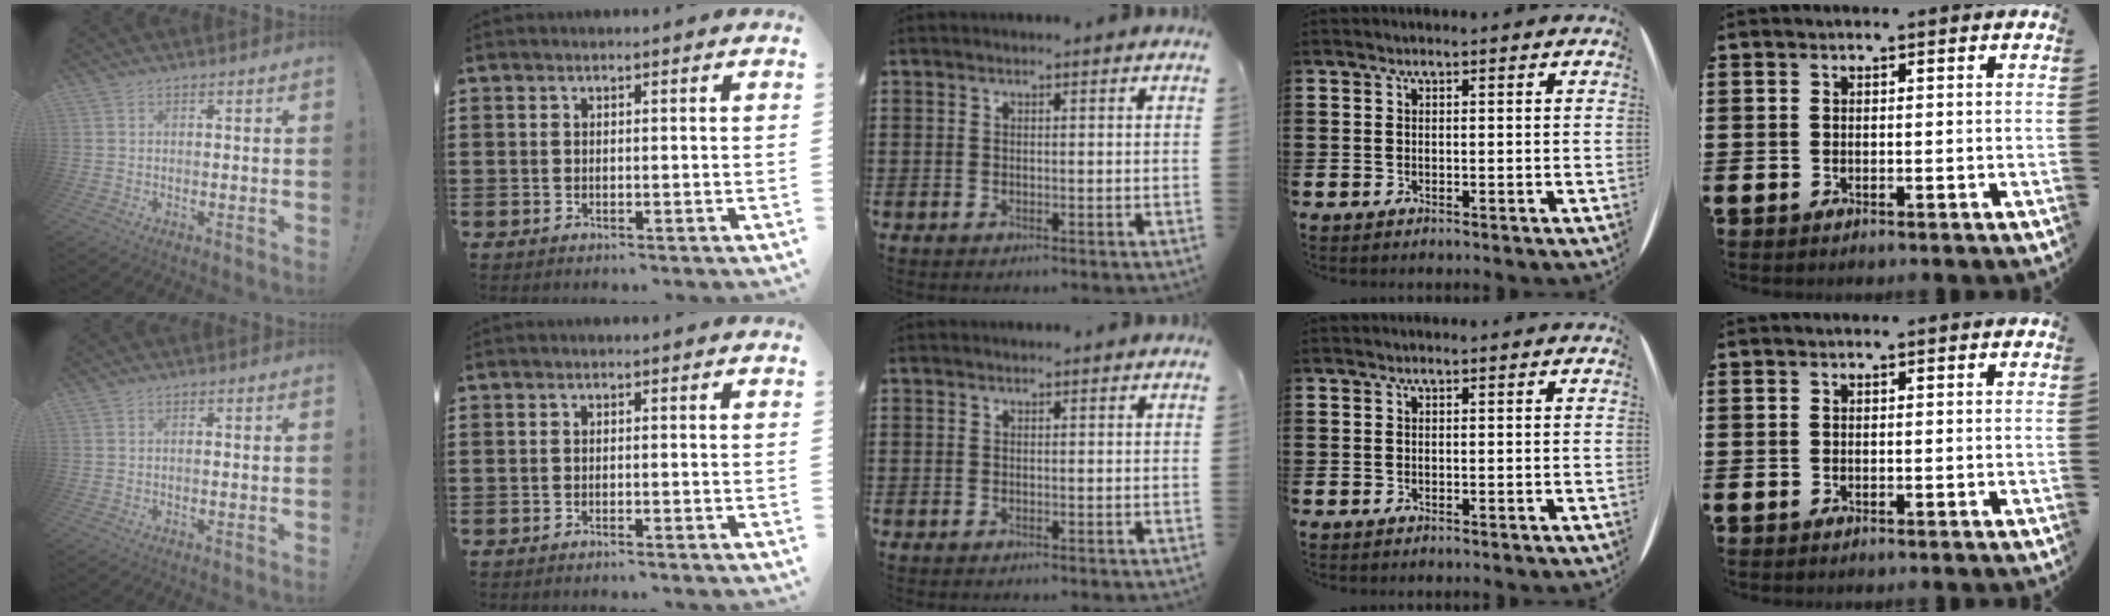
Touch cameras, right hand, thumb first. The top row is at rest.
{"thumb": {"total": 0.7, "force": [-0.4, 0.0, 0.6], "torque": [-0.003, -0.003, -0.010]}, "index": {"total": 0.7, "force": [-0.7, -0.1, 0.2], "torque": [-0.004, -0.002, -0.015]}}